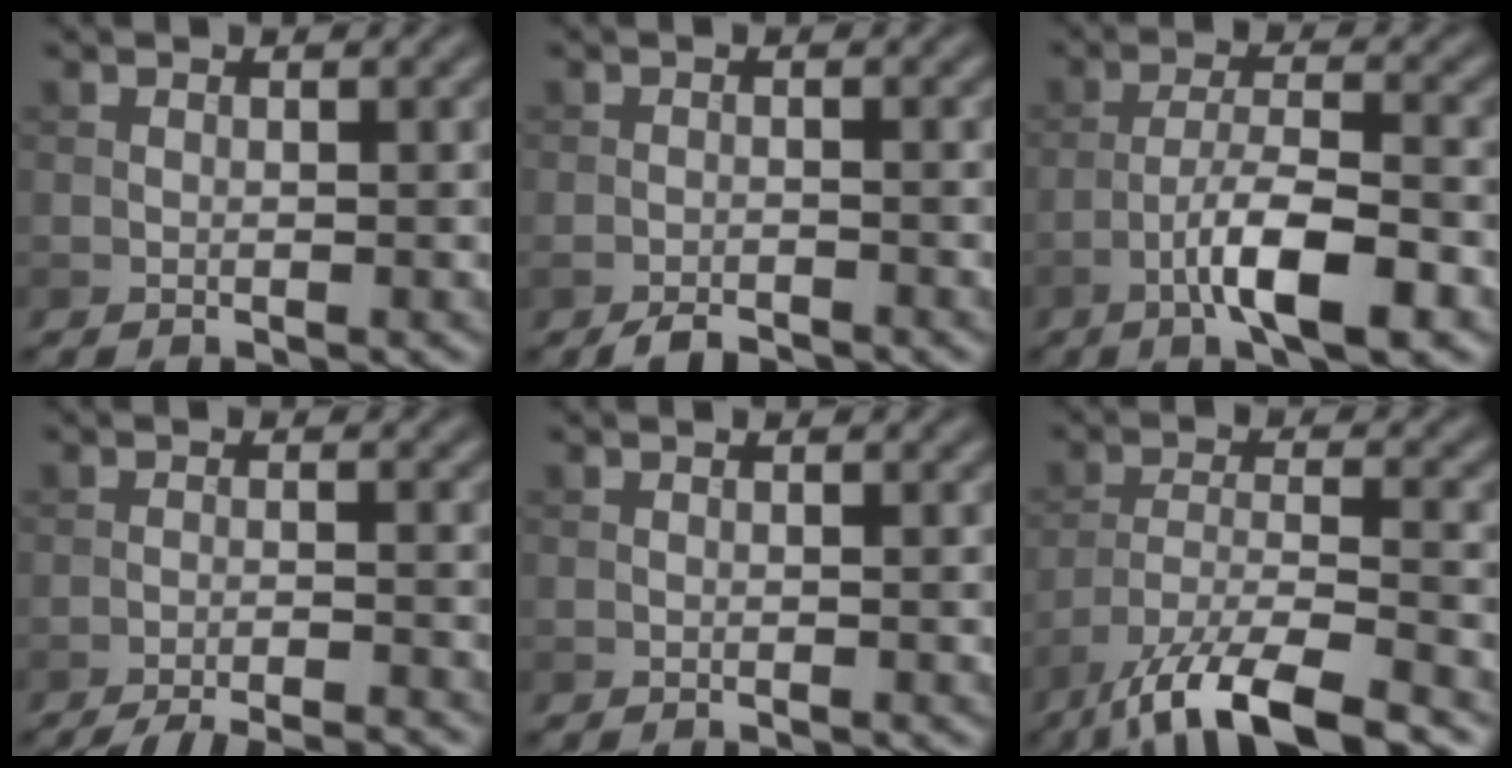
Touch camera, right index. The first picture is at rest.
{"total": 2.0, "force": [-1.8, 0.5, 0.8], "torque": [-0.012, 0.001, -0.035]}
{"total": 6.8, "force": [-3.4, 1.6, 5.6], "torque": [-0.097, 0.009, -0.061]}
{"total": 8.5, "force": [-7.7, 1.6, 3.2], "torque": [-0.038, -0.007, -0.109]}
{"total": 0.0}
{"total": 9.9, "force": [-7.3, 2.7, 6.2], "torque": [-0.110, -0.005, -0.134]}